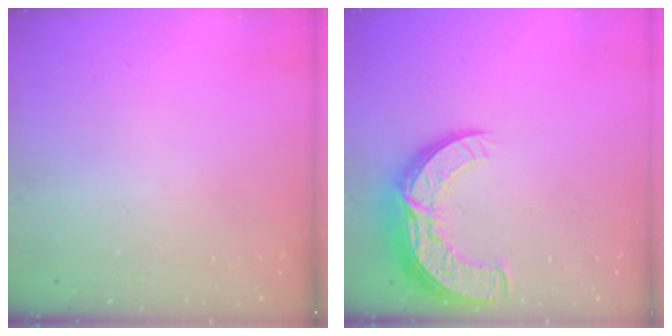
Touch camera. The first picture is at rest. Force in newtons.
{"total": 13.9, "press": 13.9, "slide": 1.3}